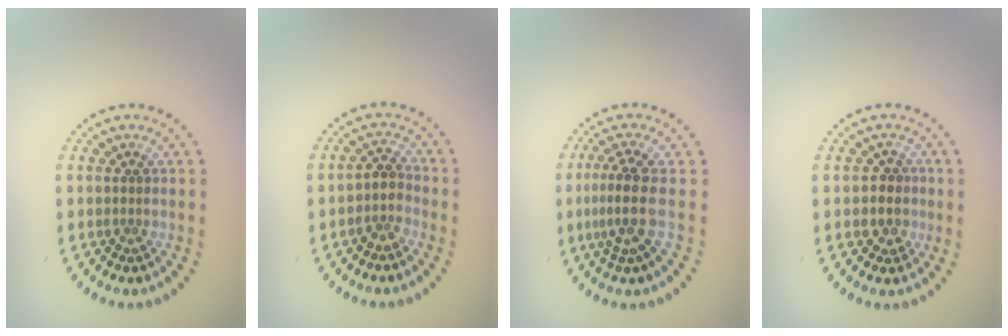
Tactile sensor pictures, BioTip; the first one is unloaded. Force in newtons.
{"total": 2.1, "press": 1.7, "slide": 1.2}
{"total": 3.2, "press": 2.4, "slide": 2.1}
{"total": 2.2, "press": 2.1, "slide": 0.7}